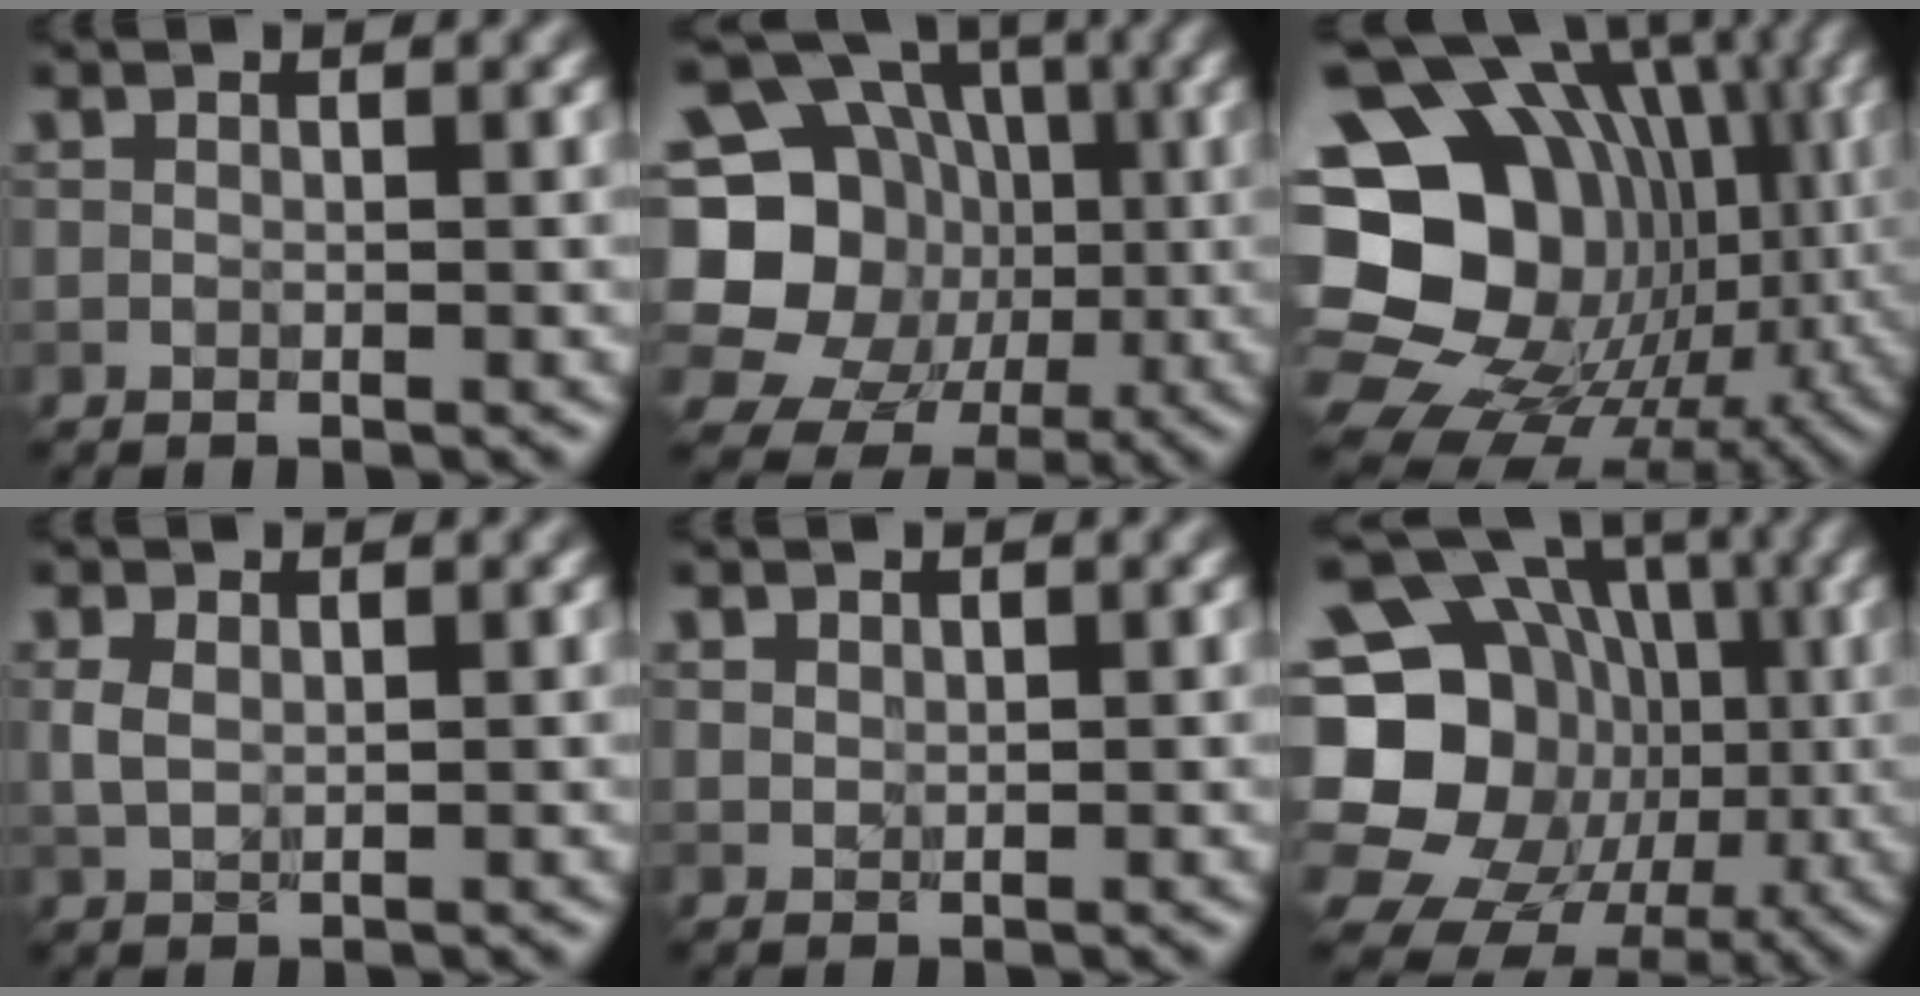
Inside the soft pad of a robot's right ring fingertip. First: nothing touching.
{"total": 17.3, "force": [-1.4, 15.9, 6.6], "torque": [-0.156, 0.013, -0.050]}
{"total": 21.2, "force": [0.2, 17.7, 11.6], "torque": [-0.185, -0.010, -0.015]}
{"total": 1.6, "force": [0.6, 0.9, 1.1], "torque": [-0.031, -0.001, 0.016]}
{"total": 0.9, "force": [0.8, 0.4, 0.1], "torque": [-0.004, 0.000, 0.021]}
{"total": 21.2, "force": [-1.6, 19.0, 9.1], "torque": [-0.180, 0.020, -0.053]}